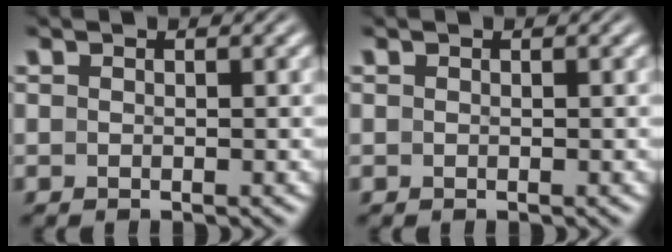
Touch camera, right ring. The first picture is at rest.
{"total": 0.0}